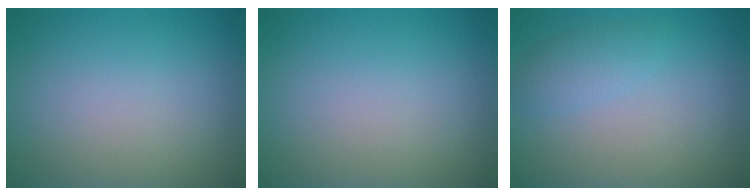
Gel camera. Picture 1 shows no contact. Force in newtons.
{"total": 0.0}
{"total": 1.7, "press": 1.7, "slide": 0.1}